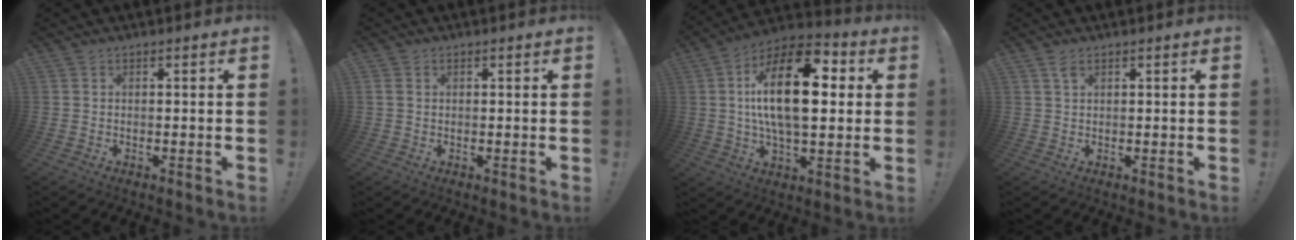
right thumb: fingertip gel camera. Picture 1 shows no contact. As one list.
[{"total": 1.6, "force": [0.6, 1.2, 0.9], "torque": [-0.012, 0.000, 0.012]}, {"total": 23.1, "force": [3.8, 10.4, 20.3], "torque": [-0.360, -0.002, 0.051]}, {"total": 2.2, "force": [1.3, 0.9, 1.6], "torque": [-0.029, -0.002, 0.023]}]